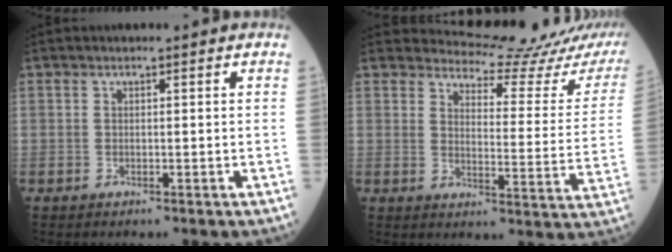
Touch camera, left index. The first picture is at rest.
{"total": 14.7, "force": [14.6, 1.0, 1.8], "torque": [-0.009, -0.095, 0.153]}